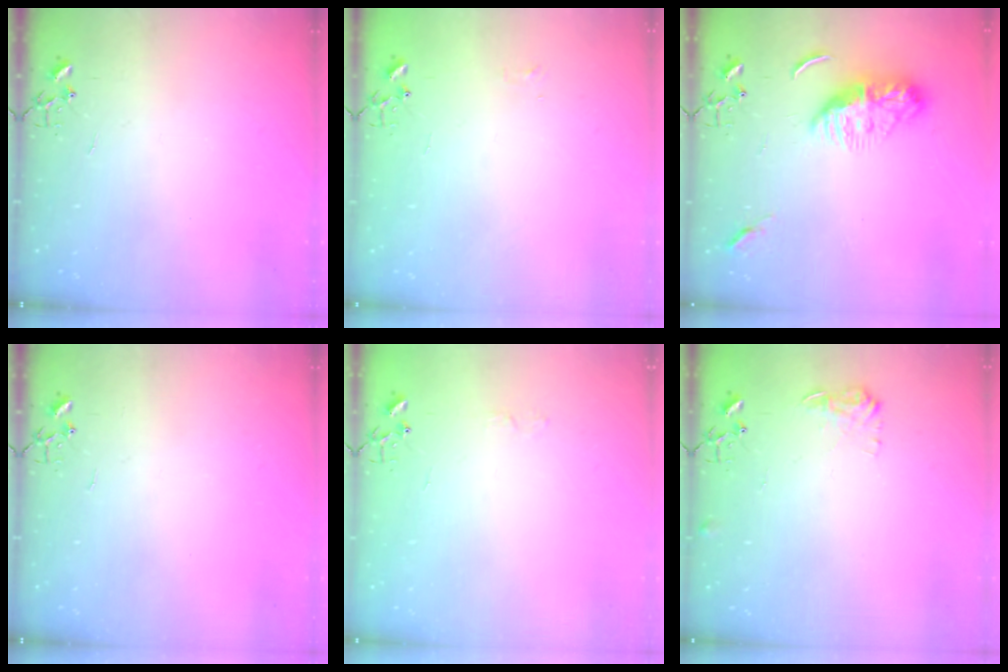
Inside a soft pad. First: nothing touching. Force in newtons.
{"total": 3.8, "press": 3.8, "slide": 0.6}
{"total": 12.5, "press": 12.5, "slide": 1.1}
{"total": 0.0}
{"total": 3.3, "press": 3.2, "slide": 0.5}
{"total": 7.6, "press": 7.6, "slide": 0.3}